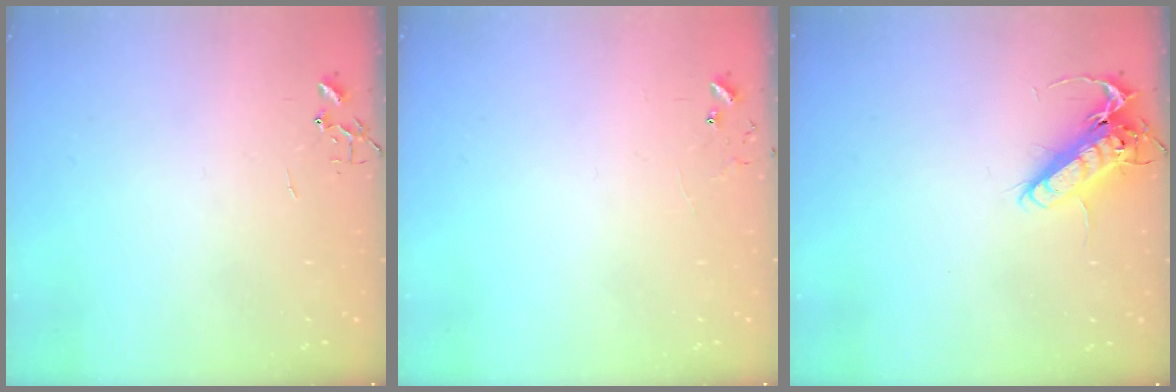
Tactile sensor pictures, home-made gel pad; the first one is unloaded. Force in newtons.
{"total": 5.8, "press": 5.8, "slide": 0.5}
{"total": 13.3, "press": 13.1, "slide": 2.4}